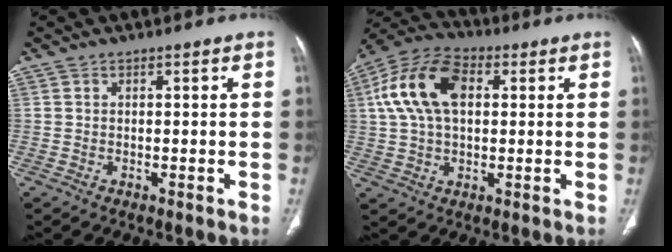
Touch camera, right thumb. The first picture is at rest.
{"total": 14.5, "force": [3.2, 8.8, 11.1], "torque": [-0.217, 0.024, 0.052]}